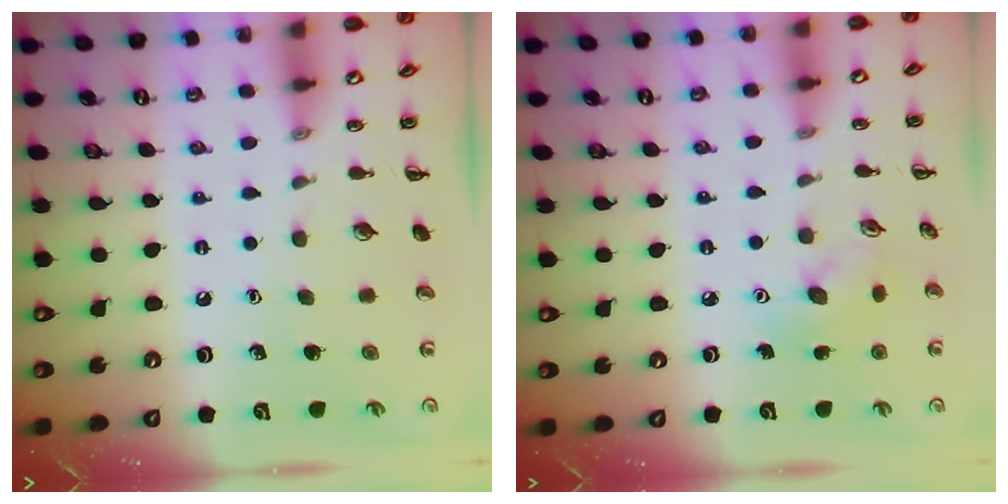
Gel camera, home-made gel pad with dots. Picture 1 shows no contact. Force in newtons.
{"total": 4.8, "press": 4.7, "slide": 0.4}